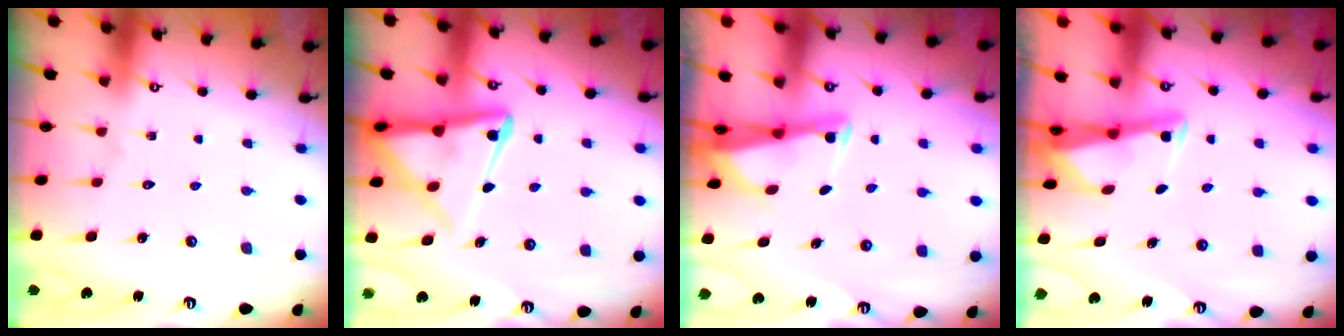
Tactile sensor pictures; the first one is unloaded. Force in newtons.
{"total": 12.6, "press": 12.5, "slide": 1.2}
{"total": 2.4, "press": 2.4, "slide": 0.5}
{"total": 2.8, "press": 2.8, "slide": 0.2}